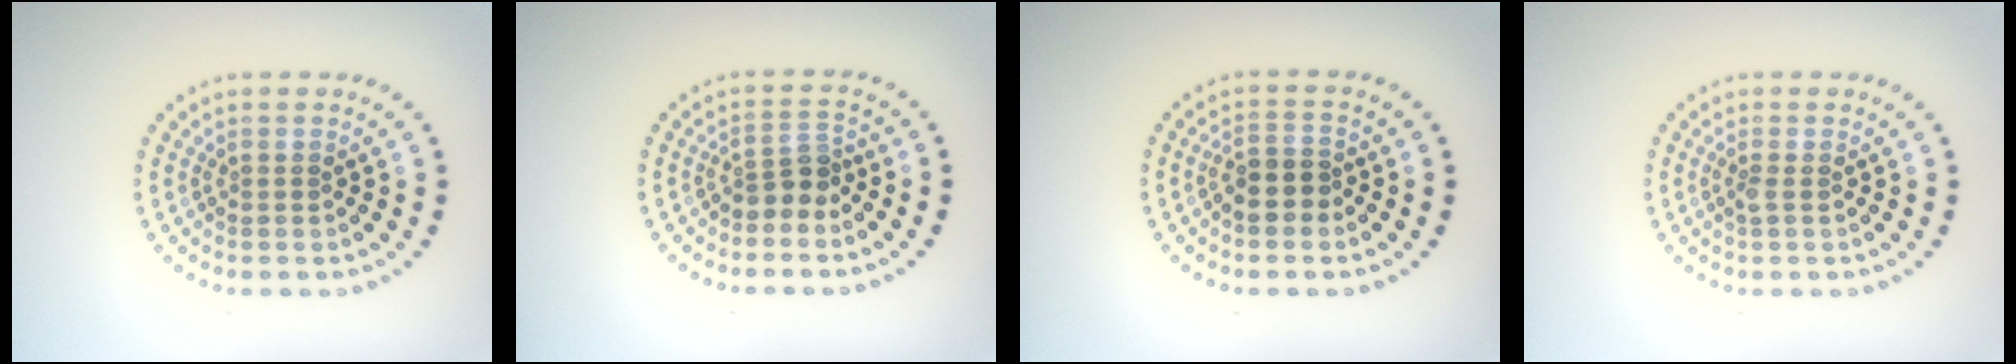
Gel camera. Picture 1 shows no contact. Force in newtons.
{"total": 2.3, "press": 1.8, "slide": 1.5}
{"total": 2.6, "press": 2.4, "slide": 1.1}
{"total": 0.6, "press": 0.5, "slide": 0.4}